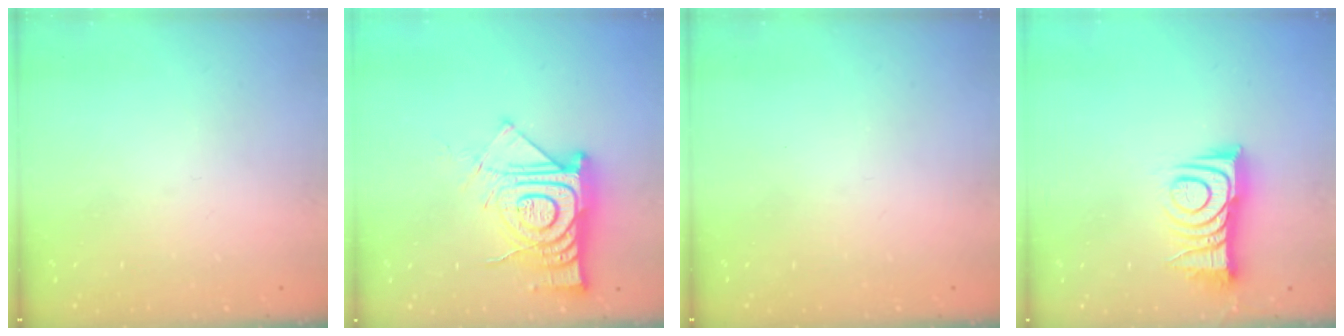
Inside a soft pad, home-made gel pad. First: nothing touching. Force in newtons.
{"total": 16.8, "press": 16.7, "slide": 1.5}
{"total": 2.1, "press": 2.0, "slide": 0.4}
{"total": 10.8, "press": 10.8, "slide": 0.3}